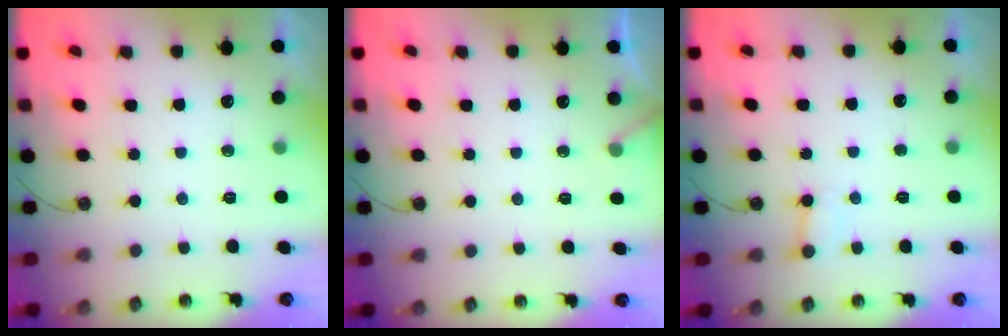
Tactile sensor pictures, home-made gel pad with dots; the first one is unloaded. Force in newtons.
{"total": 4.1, "press": 4.1, "slide": 0.3}
{"total": 3.8, "press": 3.8, "slide": 0.3}